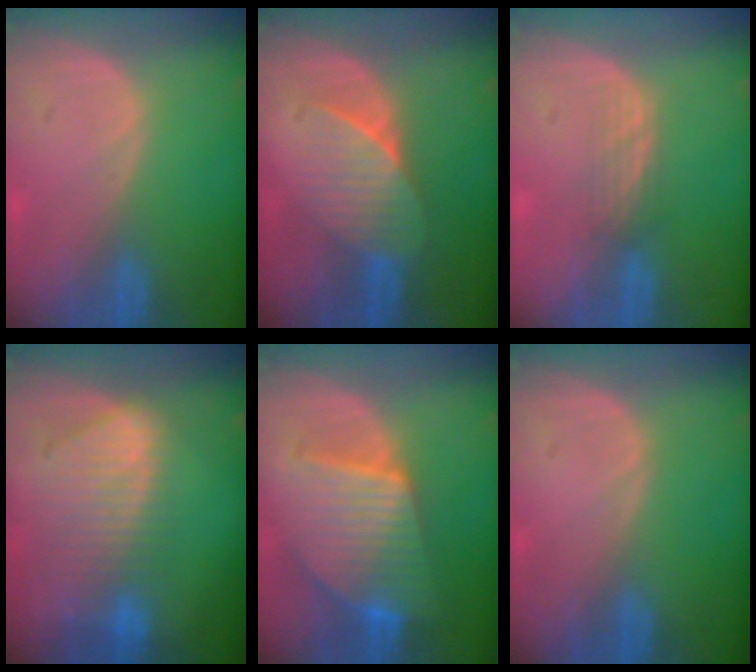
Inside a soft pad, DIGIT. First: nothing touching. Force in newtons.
{"total": 6.7, "press": 6.3, "slide": 2.4}
{"total": 2.4, "press": 2.3, "slide": 0.5}
{"total": 9.4, "press": 8.2, "slide": 4.7}
{"total": 10.1, "press": 10.0, "slide": 0.7}
{"total": 0.0}